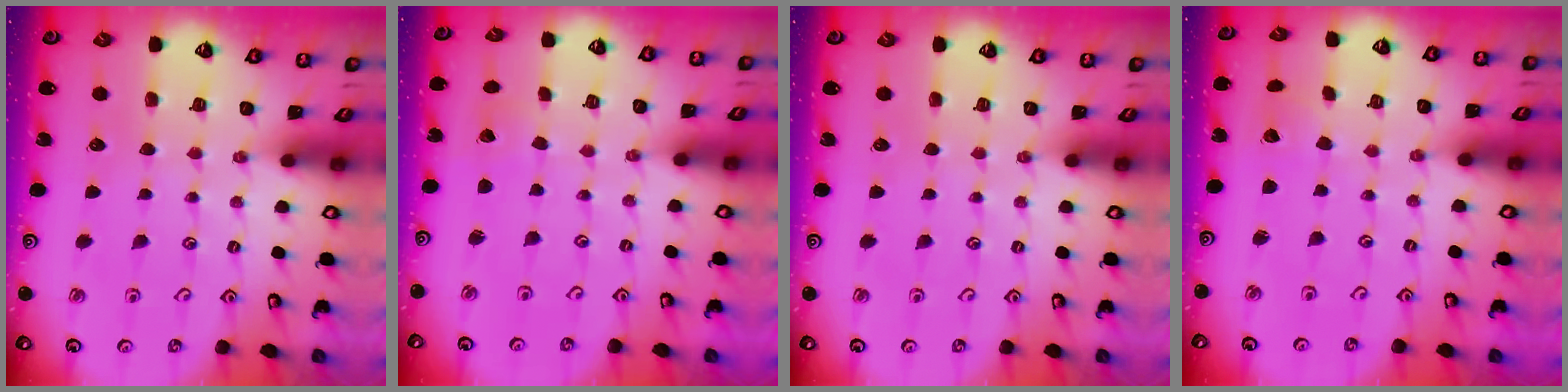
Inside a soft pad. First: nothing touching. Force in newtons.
{"total": 1.6, "press": 1.6, "slide": 0.1}
{"total": 0.0}
{"total": 2.7, "press": 2.7, "slide": 0.2}